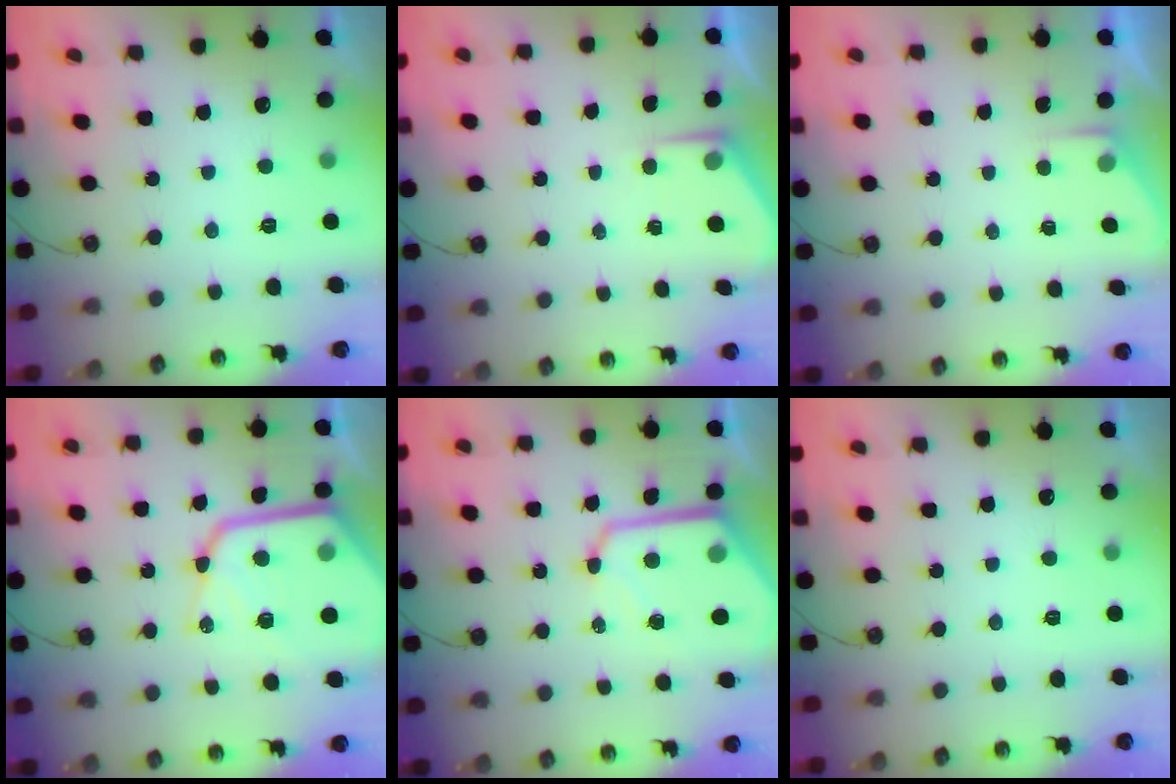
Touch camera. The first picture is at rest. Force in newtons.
{"total": 2.5, "press": 2.5, "slide": 0.4}
{"total": 2.4, "press": 2.4, "slide": 0.4}
{"total": 20.7, "press": 20.6, "slide": 1.7}
{"total": 13.2, "press": 13.2, "slide": 1.3}
{"total": 0.0}